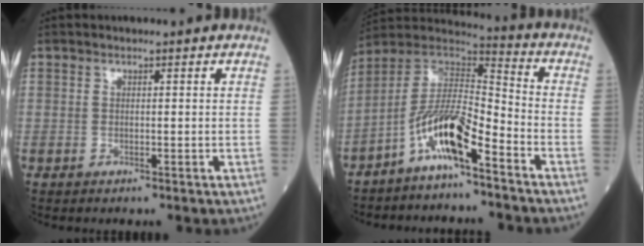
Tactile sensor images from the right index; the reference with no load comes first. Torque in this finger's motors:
{"motor_torque": [1.49, -0.65, 0.83, 0.21]}